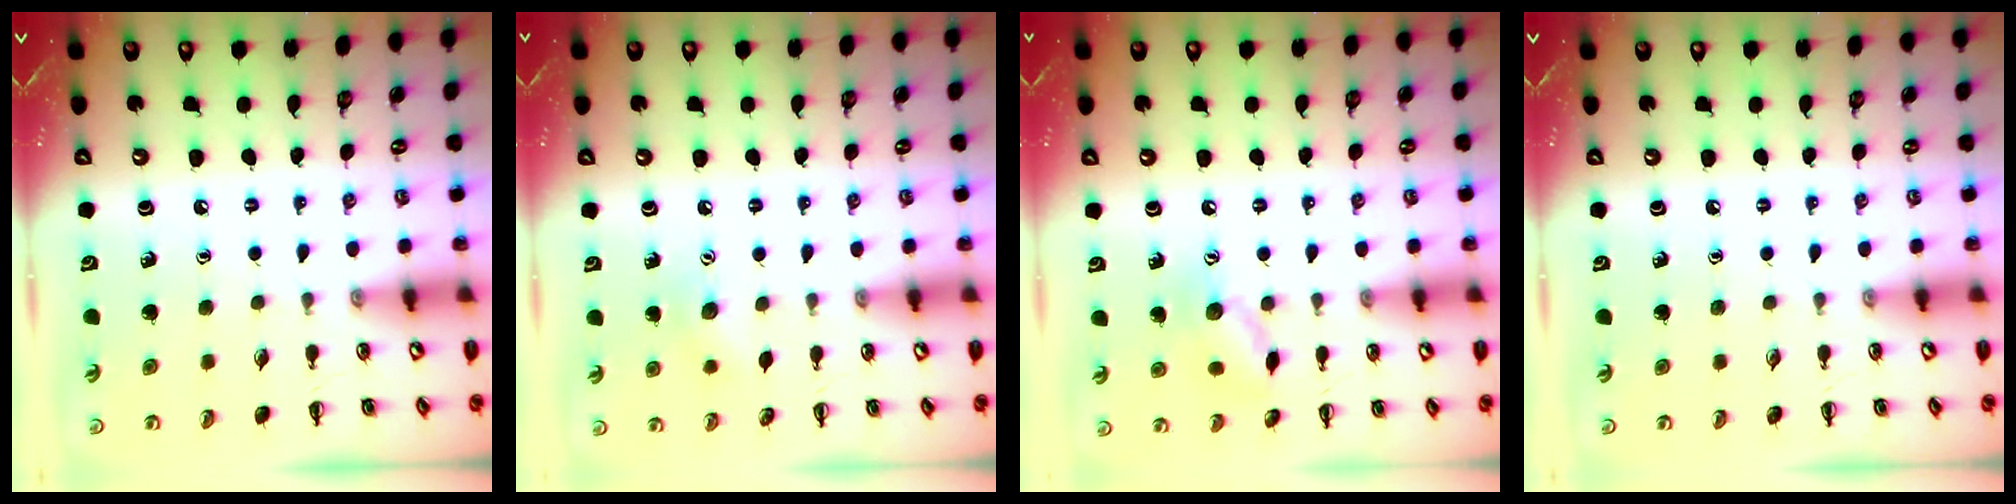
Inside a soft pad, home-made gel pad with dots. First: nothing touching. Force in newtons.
{"total": 7.9, "press": 7.6, "slide": 1.9}
{"total": 9.5, "press": 9.4, "slide": 0.7}
{"total": 0.0}